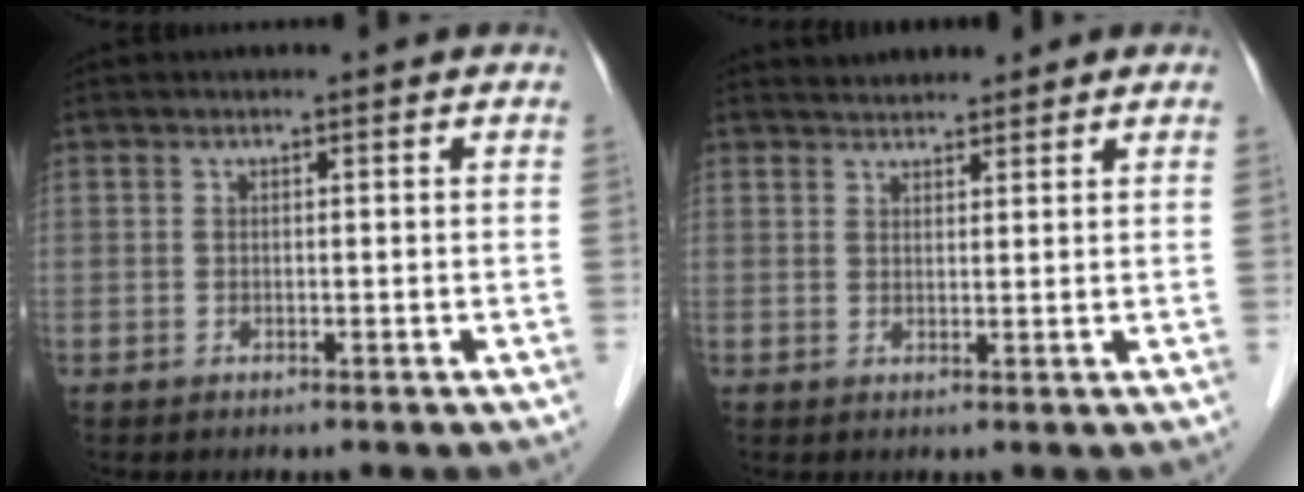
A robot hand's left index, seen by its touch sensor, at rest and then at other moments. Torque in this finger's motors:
{"motor_torque": [0.09, -0.50, 0.52, 0.06]}